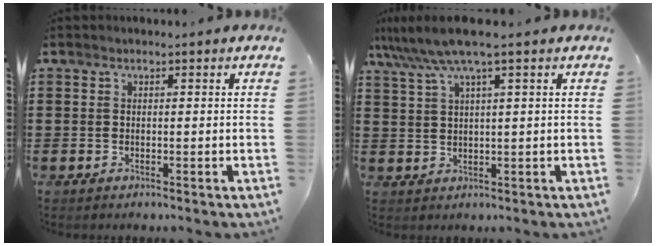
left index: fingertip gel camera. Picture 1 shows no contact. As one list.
[{"total": 5.6, "force": [3.4, -0.1, 4.5], "torque": [-0.104, -0.010, 0.056]}]